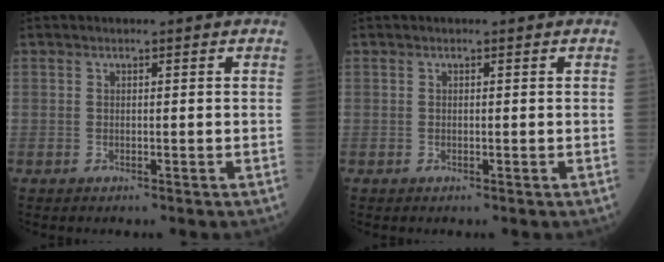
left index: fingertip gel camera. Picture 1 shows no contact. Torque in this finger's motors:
{"motor_torque": [-0.30, 0.43, -0.02, -0.01]}